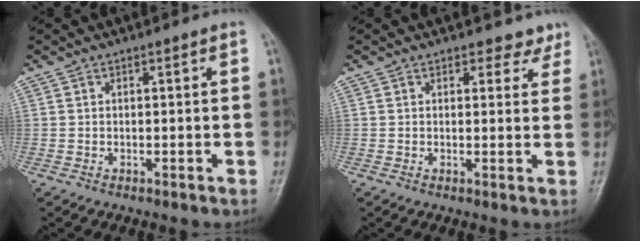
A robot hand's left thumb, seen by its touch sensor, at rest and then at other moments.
{"total": 3.5, "force": [2.9, 1.9, 0.3], "torque": [0.025, -0.018, 0.022]}